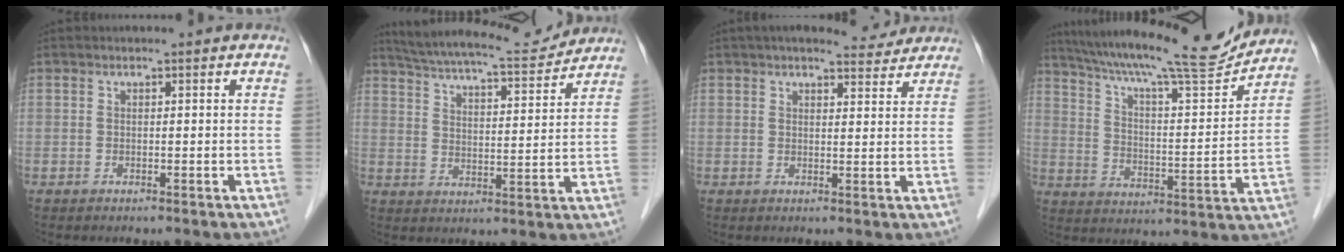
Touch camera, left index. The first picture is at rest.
{"total": 15.1, "force": [14.1, 1.6, 5.1], "torque": [-0.093, 0.007, 0.210]}
{"total": 6.1, "force": [5.5, 1.4, 2.1], "torque": [-0.030, 0.013, 0.066]}
{"total": 20.4, "force": [18.5, 0.9, 8.5], "torque": [-0.151, -0.017, 0.274]}